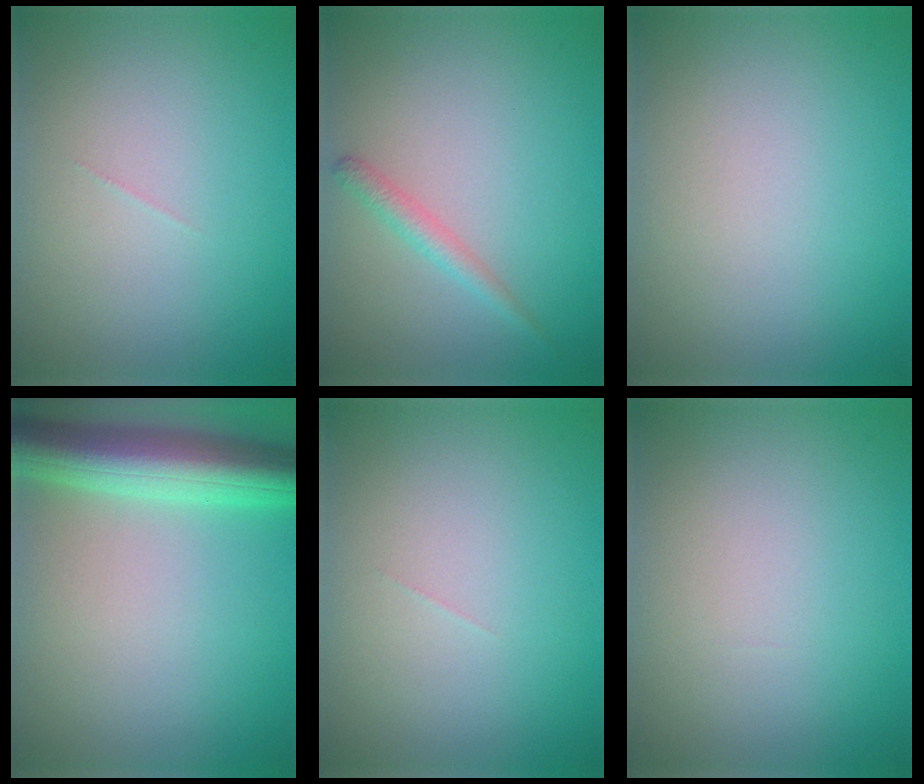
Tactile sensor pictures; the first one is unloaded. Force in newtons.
{"total": 1.6, "press": 1.6, "slide": 0.0}
{"total": 0.0}
{"total": 7.7, "press": 7.7, "slide": 0.3}
{"total": 0.0}
{"total": 0.0}